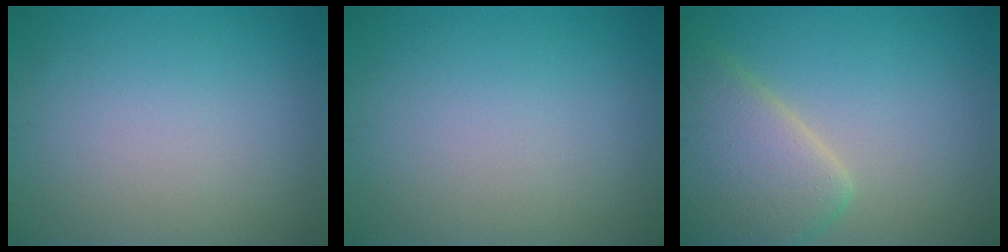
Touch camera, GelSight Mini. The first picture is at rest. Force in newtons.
{"total": 0.0}
{"total": 6.9, "press": 6.8, "slide": 0.4}